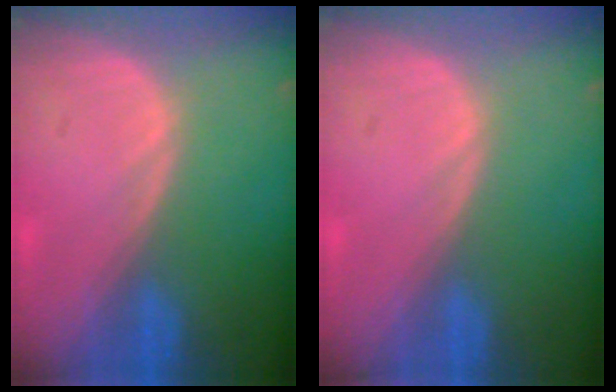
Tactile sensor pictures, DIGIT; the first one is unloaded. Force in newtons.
{"total": 0.0}